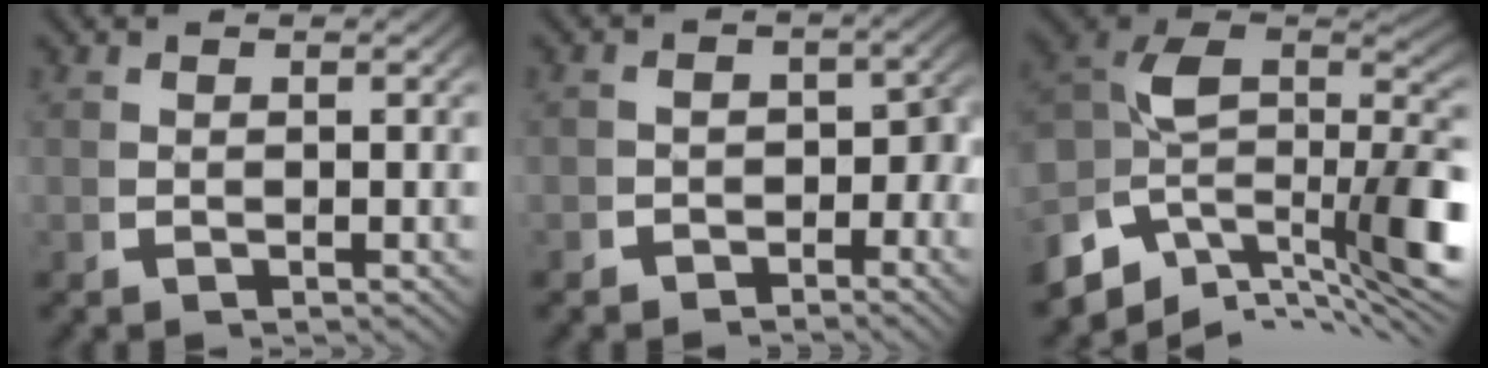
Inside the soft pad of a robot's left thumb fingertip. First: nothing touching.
{"total": 3.2, "force": [-1.9, 2.3, 1.1], "torque": [-0.006, -0.014, -0.028]}
{"total": 15.8, "force": [-2.2, 10.8, 11.3], "torque": [-0.234, -0.052, -0.010]}